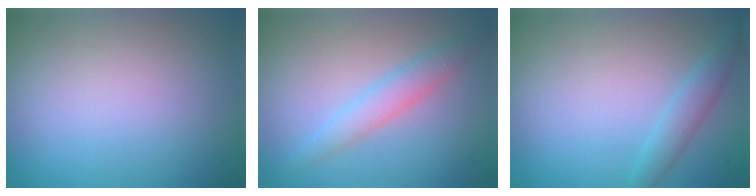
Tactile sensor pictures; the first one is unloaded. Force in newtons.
{"total": 2.5, "press": 2.5, "slide": 0.0}
{"total": 1.8, "press": 1.8, "slide": 0.1}